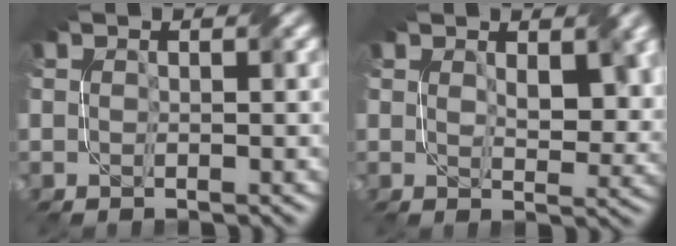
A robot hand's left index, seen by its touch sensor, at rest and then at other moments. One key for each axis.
{"total": 3.5, "fx": 1.4, "fy": 1.6, "fz": 2.7, "tx": -0.042, "ty": -0.001, "tz": 0.035}